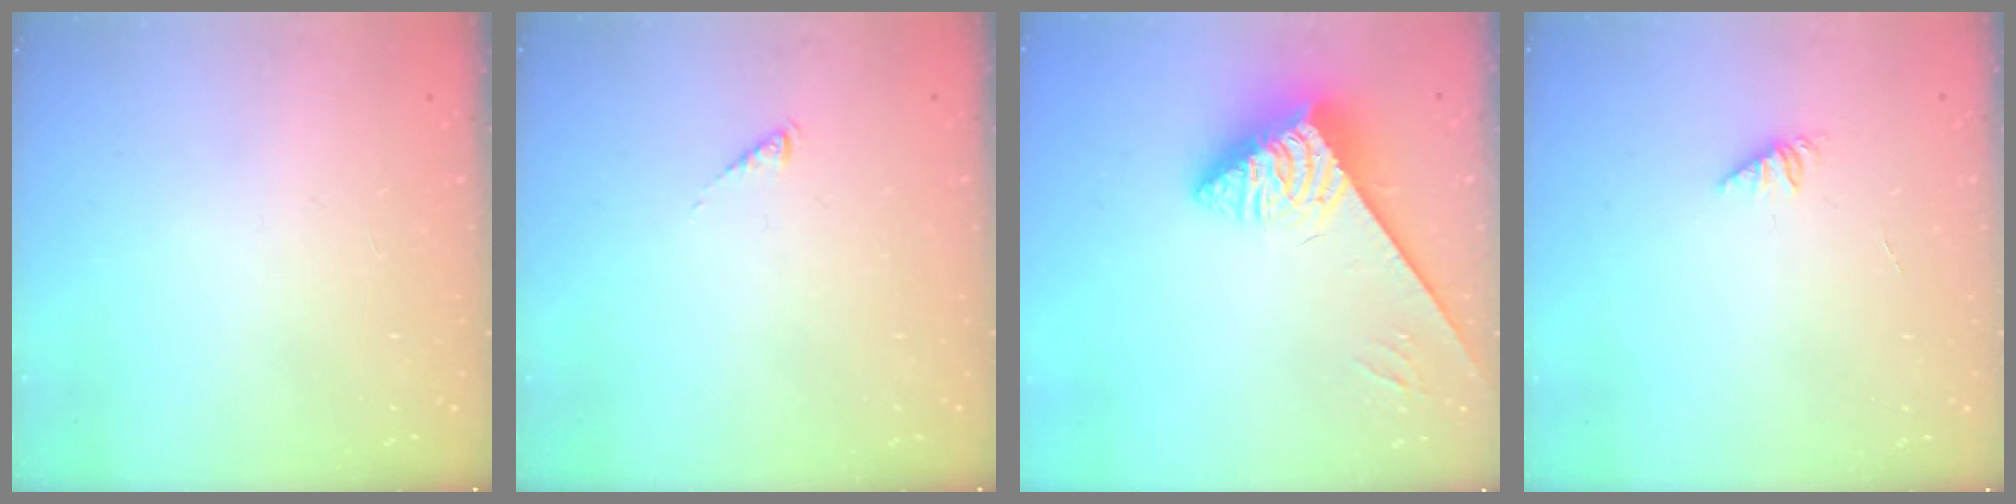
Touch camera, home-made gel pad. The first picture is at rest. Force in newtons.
{"total": 0.0}
{"total": 3.8, "press": 3.8, "slide": 0.7}
{"total": 1.0, "press": 1.0, "slide": 0.3}